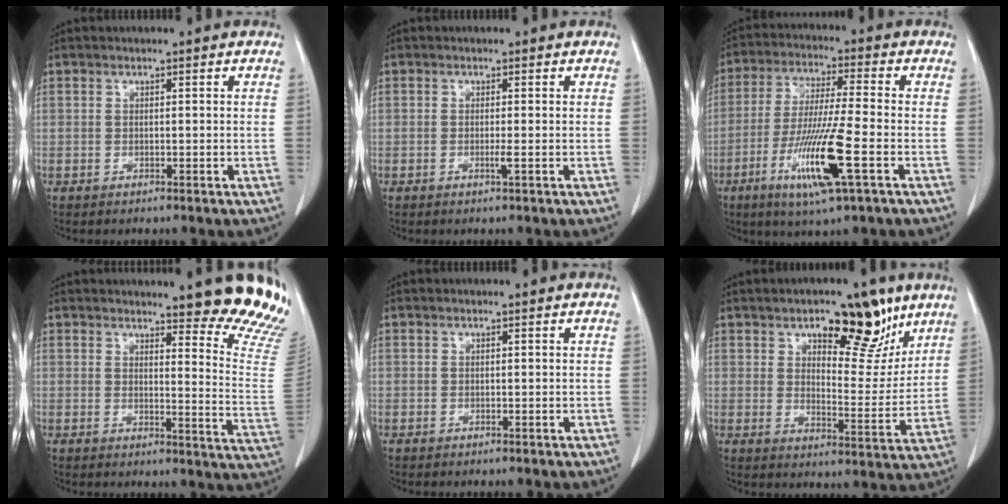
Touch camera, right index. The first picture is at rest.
{"total": 0.9, "force": [-0.2, -0.2, 0.8], "torque": [-0.013, 0.000, -0.003]}
{"total": 12.9, "force": [-4.8, 0.0, 11.9], "torque": [-0.235, -0.023, -0.089]}
{"total": 13.7, "force": [12.2, 0.9, 6.1], "torque": [-0.053, -0.101, 0.117]}
{"total": 0.0}
{"total": 12.3, "force": [7.9, 4.7, 8.2], "torque": [-0.099, -0.006, 0.118]}